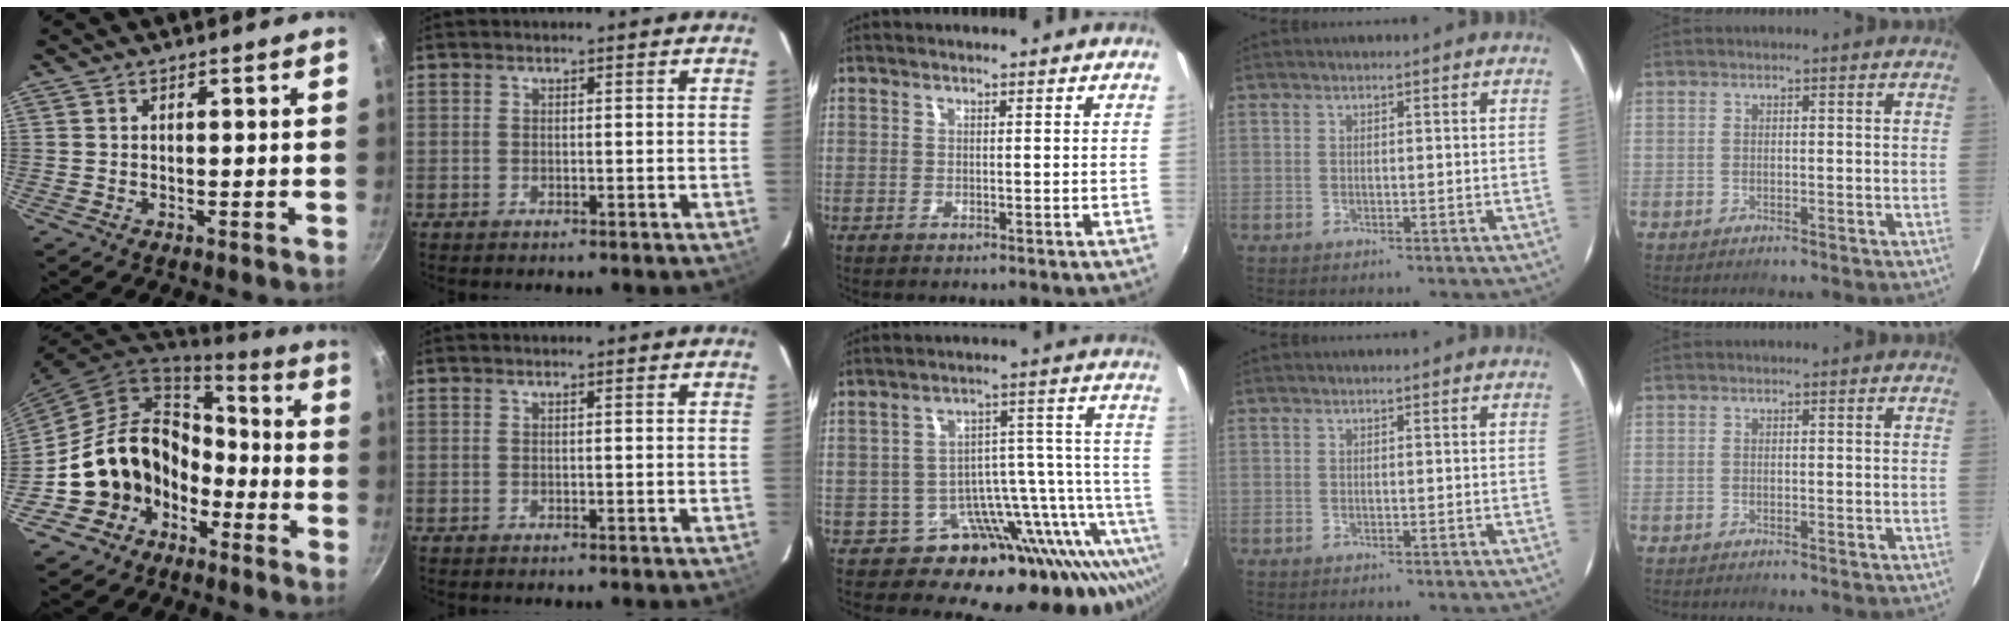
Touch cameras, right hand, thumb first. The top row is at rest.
{"thumb": {"total": 16.5, "force": [-6.1, 13.4, 7.4], "torque": [-0.095, 0.072, -0.095]}, "middle": {"total": 22.6, "force": [-14.4, 10.1, 14.2], "torque": [-0.161, 0.004, -0.208]}}